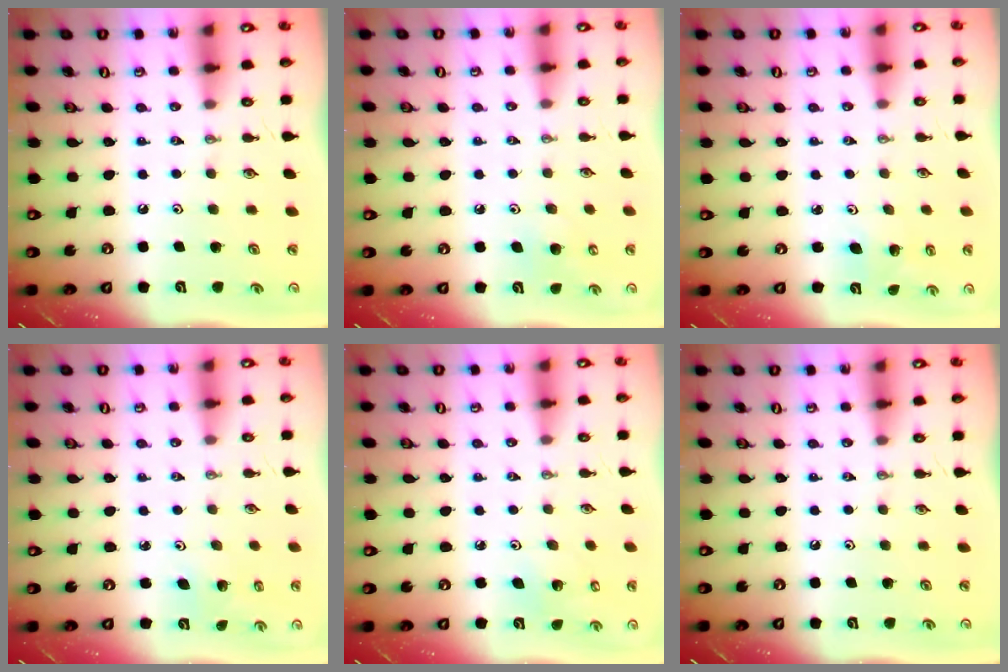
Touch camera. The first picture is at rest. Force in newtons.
{"total": 6.9, "press": 6.8, "slide": 0.8}
{"total": 3.5, "press": 3.2, "slide": 1.4}
{"total": 1.9, "press": 1.9, "slide": 0.1}
{"total": 3.9, "press": 3.8, "slide": 0.5}
{"total": 0.0}